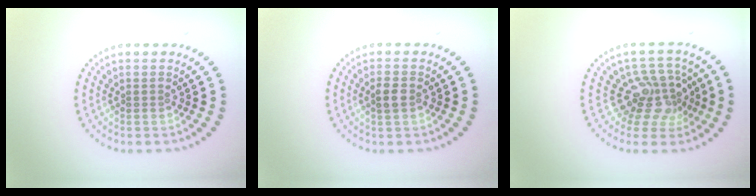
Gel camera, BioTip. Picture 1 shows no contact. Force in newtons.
{"total": 1.7, "press": 1.6, "slide": 0.2}
{"total": 3.8, "press": 3.1, "slide": 2.1}